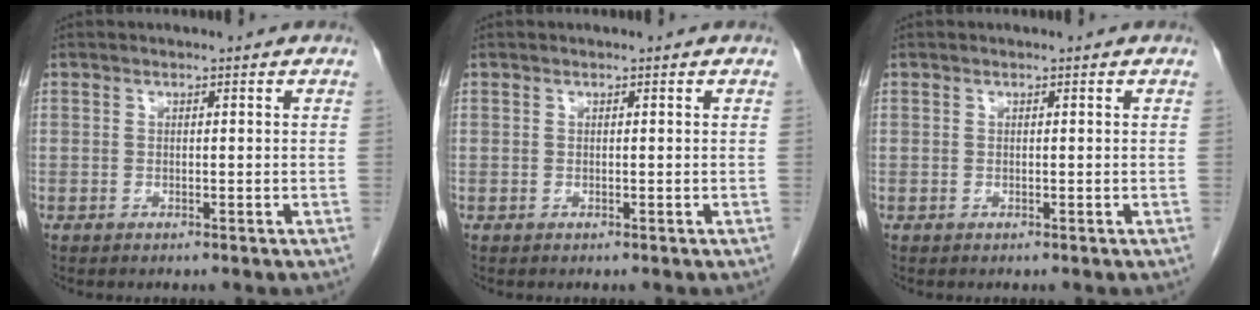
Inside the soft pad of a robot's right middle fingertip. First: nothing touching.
{"total": 0.0}
{"total": 0.0}